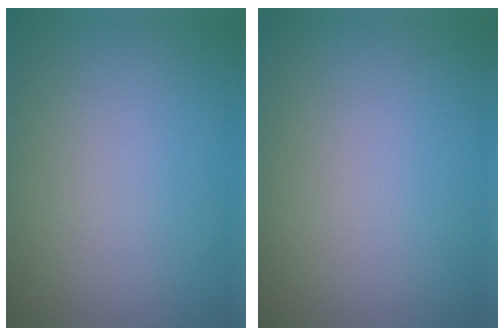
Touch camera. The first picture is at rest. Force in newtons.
{"total": 0.0}